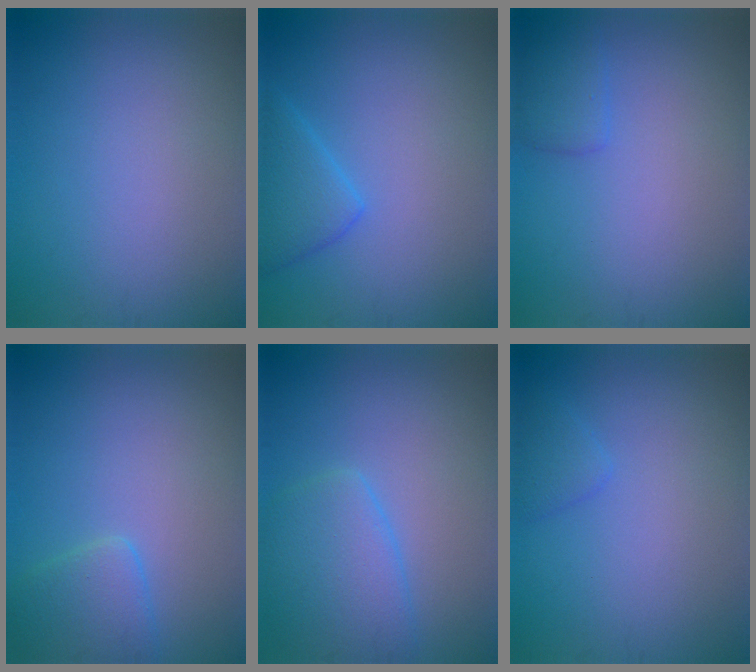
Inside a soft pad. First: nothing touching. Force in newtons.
{"total": 3.1, "press": 3.1, "slide": 0.1}
{"total": 1.6, "press": 1.6, "slide": 0.1}
{"total": 2.6, "press": 2.6, "slide": 0.2}
{"total": 4.4, "press": 4.4, "slide": 0.3}
{"total": 1.3, "press": 1.3, "slide": 0.0}